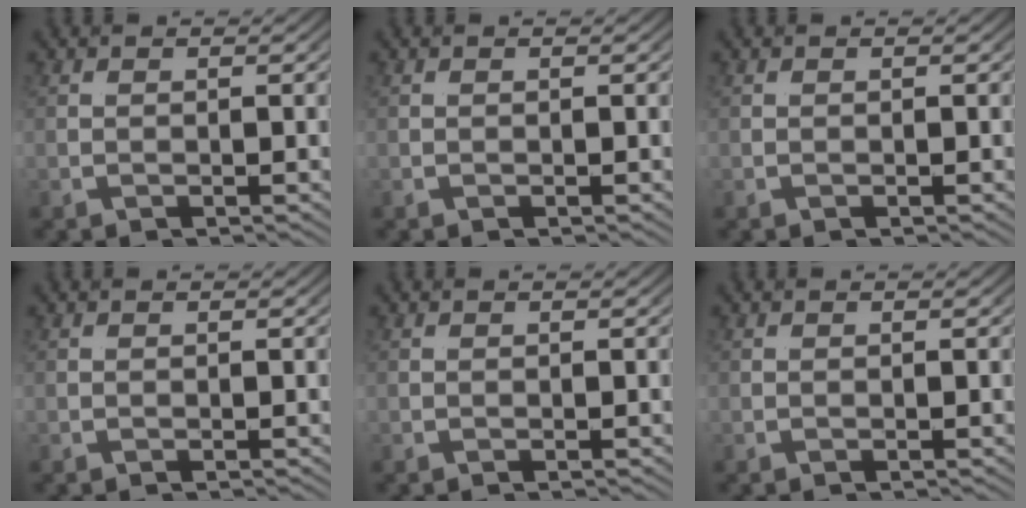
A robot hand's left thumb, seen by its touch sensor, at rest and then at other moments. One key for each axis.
{"total": 0.0}
{"total": 0.0}
{"total": 0.0}
{"total": 0.0}
{"total": 0.0}